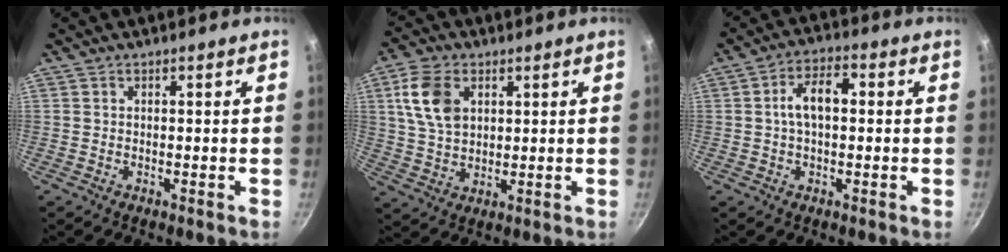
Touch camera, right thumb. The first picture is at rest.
{"total": 10.2, "force": [3.3, 6.7, 6.9], "torque": [-0.118, -0.006, 0.066]}
{"total": 7.2, "force": [0.7, 3.9, 6.1], "torque": [-0.094, 0.020, 0.005]}